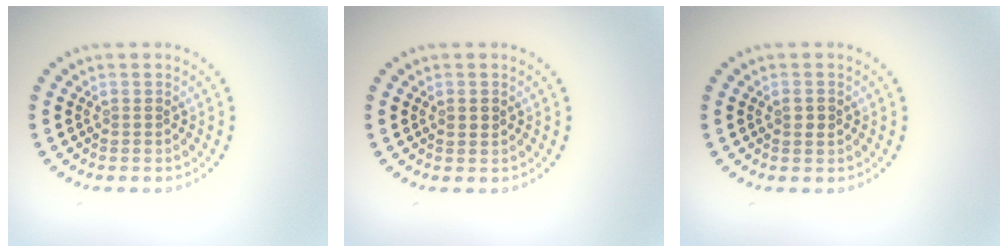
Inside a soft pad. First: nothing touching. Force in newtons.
{"total": 0.9, "press": 0.9, "slide": 0.3}
{"total": 1.0, "press": 1.0, "slide": 0.2}